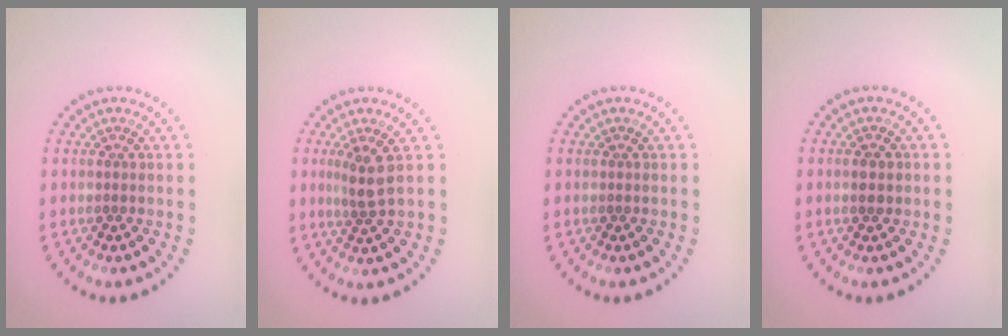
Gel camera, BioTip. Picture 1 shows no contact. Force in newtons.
{"total": 2.2, "press": 1.7, "slide": 1.5}
{"total": 0.0}
{"total": 1.4, "press": 1.4, "slide": 0.2}